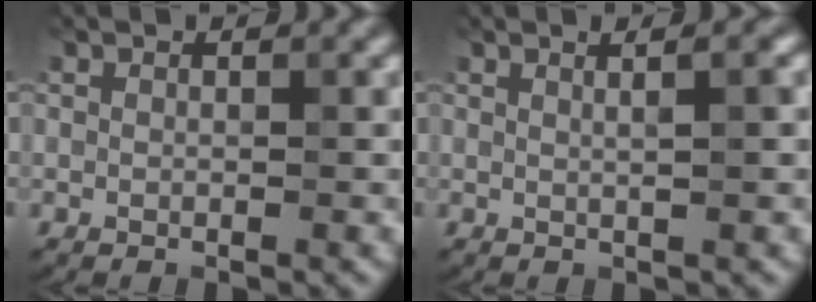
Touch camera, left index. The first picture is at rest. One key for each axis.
{"total": 2.8, "fx": 1.0, "fy": 1.1, "fz": 2.3, "tx": -0.012, "ty": 0.005, "tz": -0.009}